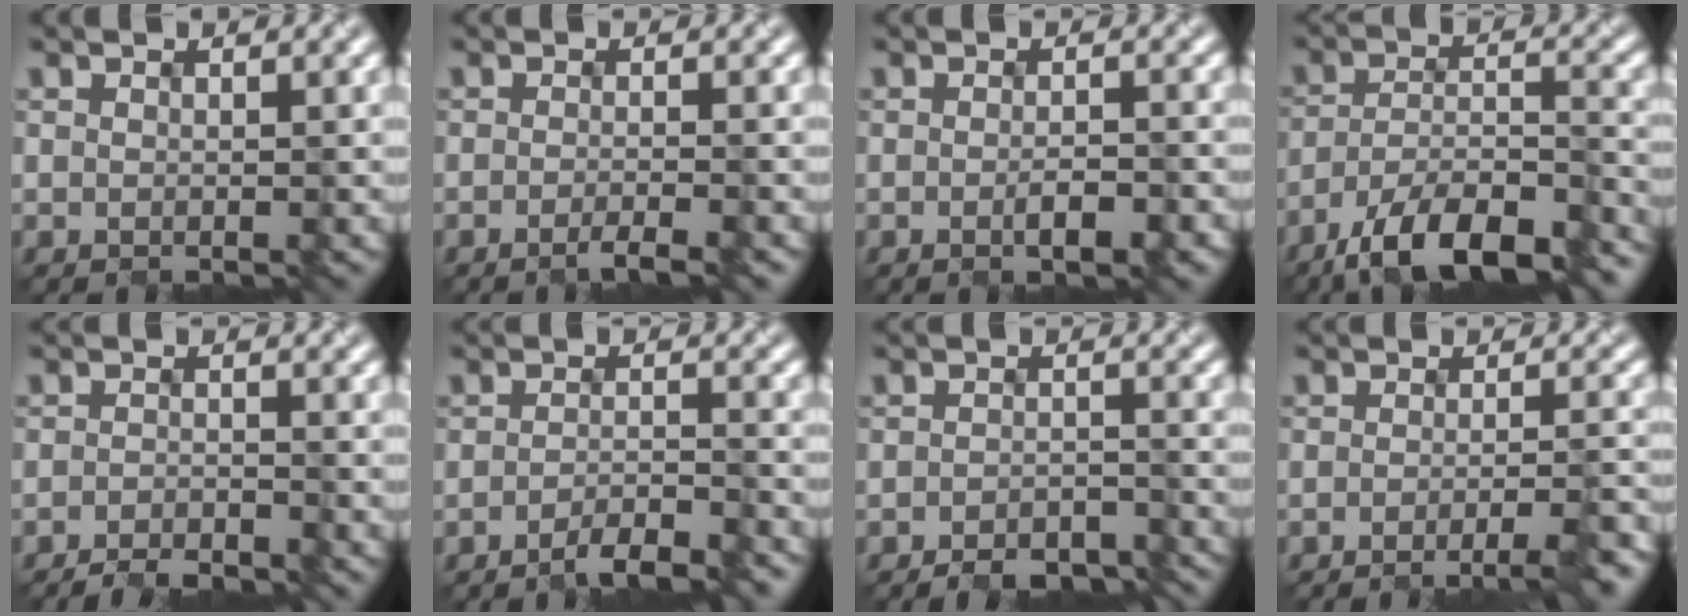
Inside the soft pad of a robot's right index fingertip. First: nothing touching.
{"total": 2.0, "force": [-1.3, 0.4, 1.5], "torque": [-0.015, -0.002, -0.028]}
{"total": 2.5, "force": [-1.2, 0.6, 2.1], "torque": [-0.036, -0.004, -0.015]}
{"total": 11.2, "force": [-8.6, 3.3, 6.4], "torque": [-0.105, -0.002, -0.146]}
{"total": 2.8, "force": [-2.5, 0.3, 1.1], "torque": [-0.012, 0.001, -0.049]}
{"total": 3.5, "force": [-2.8, 0.5, 1.9], "torque": [-0.029, 0.002, -0.055]}
{"total": 3.6, "force": [-3.4, 0.6, 0.9], "torque": [-0.011, -0.002, -0.049]}
{"total": 4.9, "force": [-2.9, 1.1, 3.8], "torque": [-0.038, -0.003, -0.045]}